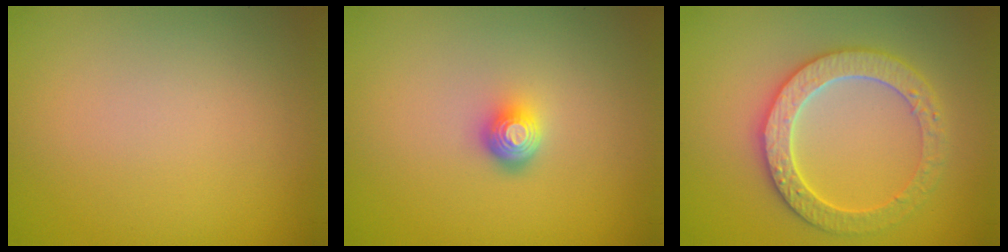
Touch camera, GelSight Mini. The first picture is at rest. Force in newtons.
{"total": 2.3, "press": 1.5, "slide": 1.7}
{"total": 4.1, "press": 4.0, "slide": 1.0}